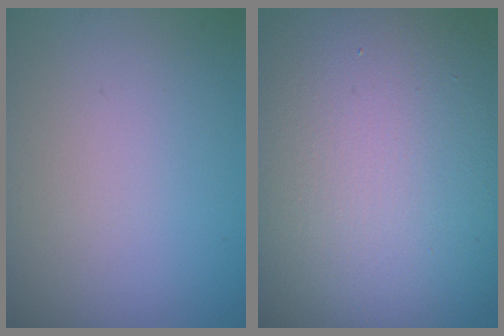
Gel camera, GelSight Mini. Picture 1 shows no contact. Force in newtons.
{"total": 18.5, "press": 18.5, "slide": 0.7}